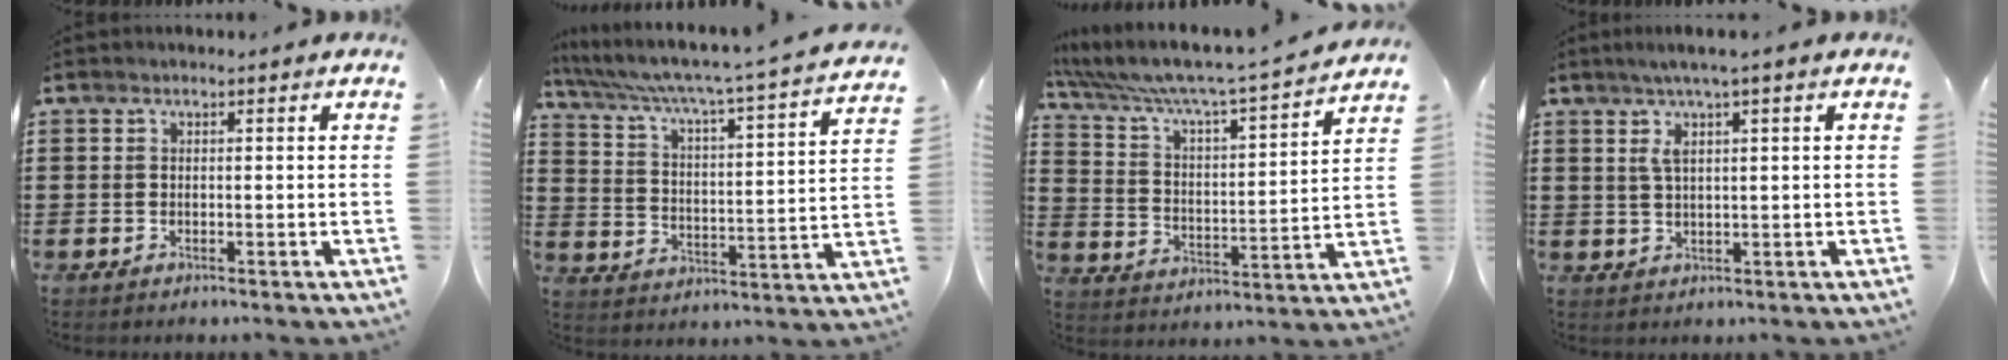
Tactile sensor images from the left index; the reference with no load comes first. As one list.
[{"total": 5.0, "force": [4.2, -0.7, 2.6], "torque": [-0.072, -0.049, 0.059]}, {"total": 6.6, "force": [5.9, -0.3, 2.9], "torque": [-0.084, -0.053, 0.092]}, {"total": 3.5, "force": [1.4, 0.1, 3.3], "torque": [-0.065, -0.002, 0.022]}]